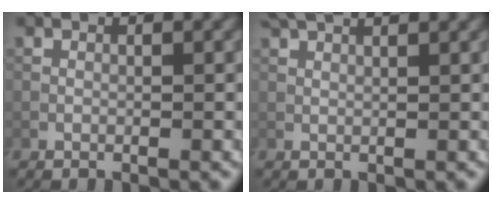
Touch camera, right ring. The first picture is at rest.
{"total": 4.4, "force": [3.2, 1.4, 2.7], "torque": [-0.032, 0.019, 0.026]}